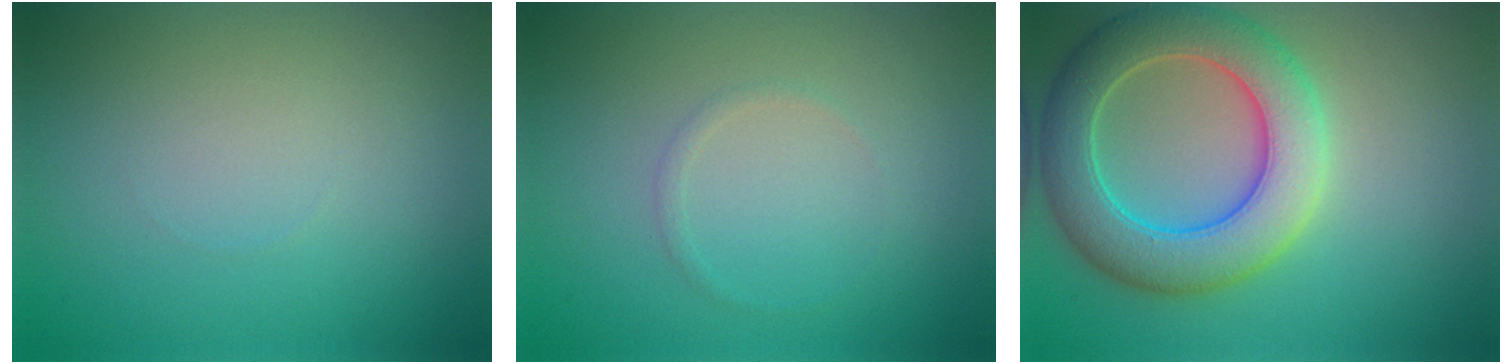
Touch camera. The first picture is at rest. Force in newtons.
{"total": 0.6, "press": 0.6, "slide": 0.1}
{"total": 7.8, "press": 7.8, "slide": 0.4}